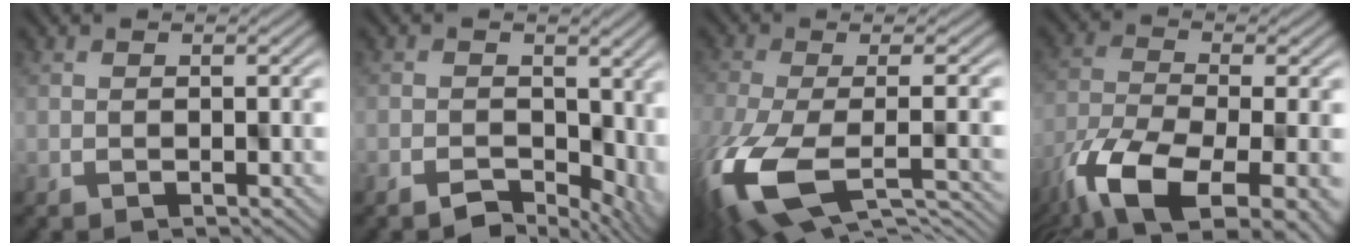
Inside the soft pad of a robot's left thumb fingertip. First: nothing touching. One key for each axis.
{"total": 3.2, "fx": -0.9, "fy": 2.5, "fz": 1.7, "tx": -0.011, "ty": -0.011, "tz": -0.014}
{"total": 13.6, "fx": -4.7, "fy": 6.4, "fz": 11.0, "tx": -0.276, "ty": -0.055, "tz": -0.063}
{"total": 13.6, "fx": -7.2, "fy": 5.7, "fz": 10.1, "tx": -0.226, "ty": -0.042, "tz": -0.111}